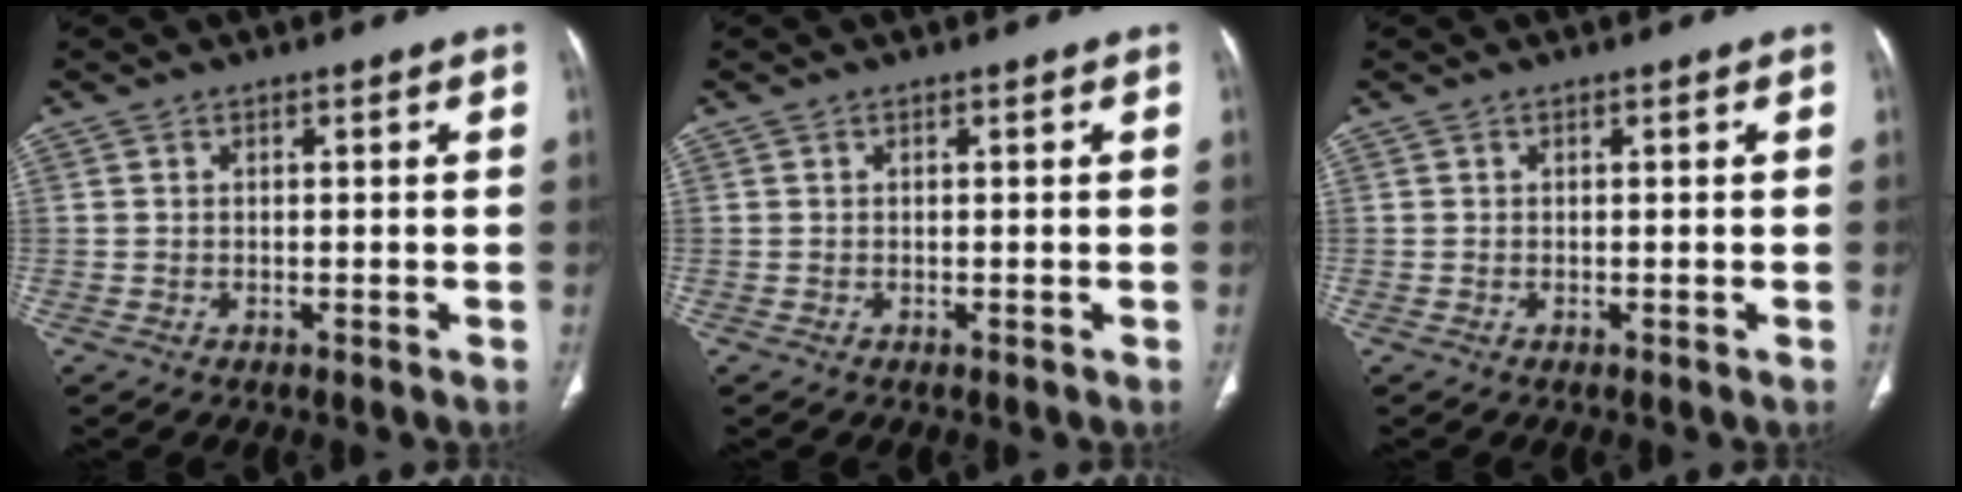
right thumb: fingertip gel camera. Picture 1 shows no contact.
{"total": 0.0}
{"total": 0.0}